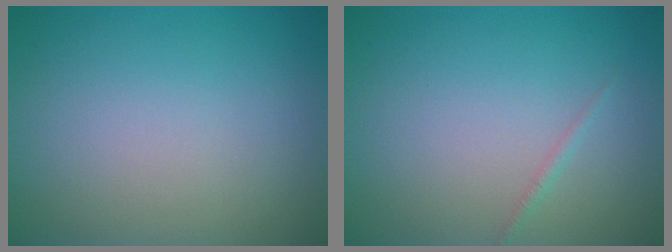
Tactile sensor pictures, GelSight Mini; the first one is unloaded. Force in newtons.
{"total": 0.6, "press": 0.6, "slide": 0.0}